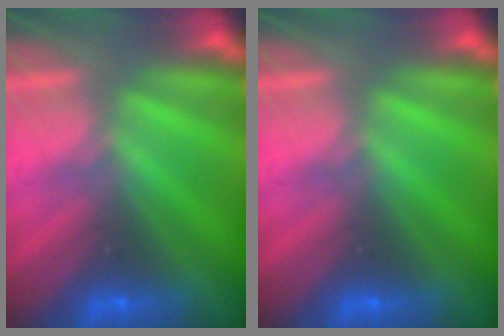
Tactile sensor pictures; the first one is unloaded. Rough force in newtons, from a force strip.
{"total": 0.0}